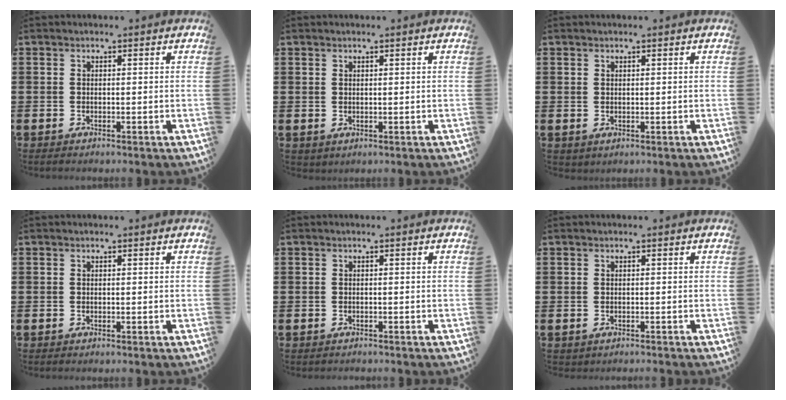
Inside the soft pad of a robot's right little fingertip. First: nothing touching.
{"total": 0.6, "force": [0.6, 0.0, 0.1], "torque": [0.006, -0.003, 0.010]}
{"total": 0.0}
{"total": 0.8, "force": [-0.6, 0.0, 0.5], "torque": [-0.008, -0.002, -0.011]}
{"total": 0.9, "force": [-0.8, 0.0, 0.3], "torque": [-0.007, -0.001, -0.017]}
{"total": 0.6, "force": [-0.6, -0.2, 0.0], "torque": [0.001, -0.001, -0.012]}